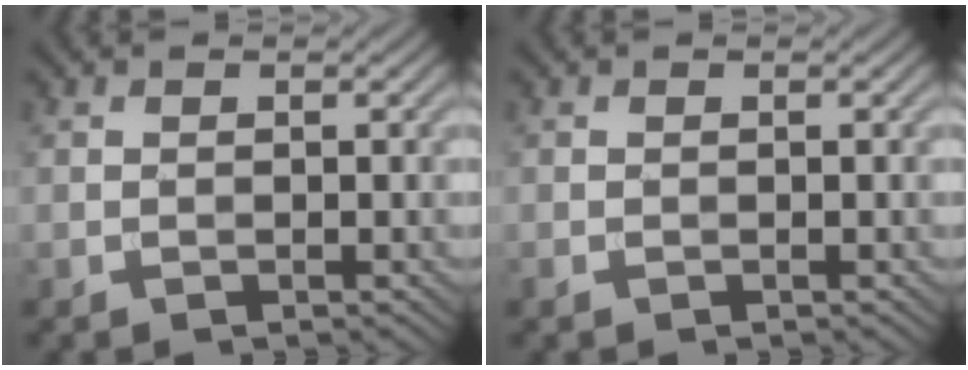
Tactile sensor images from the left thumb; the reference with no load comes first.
{"total": 0.5, "force": [-0.3, 0.3, 0.3], "torque": [-0.009, -0.004, -0.006]}